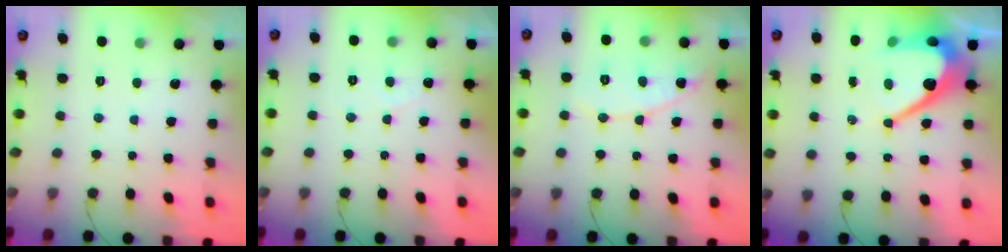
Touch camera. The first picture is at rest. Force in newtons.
{"total": 2.5, "press": 2.5, "slide": 0.2}
{"total": 8.5, "press": 8.4, "slide": 0.9}
{"total": 12.6, "press": 12.6, "slide": 1.1}